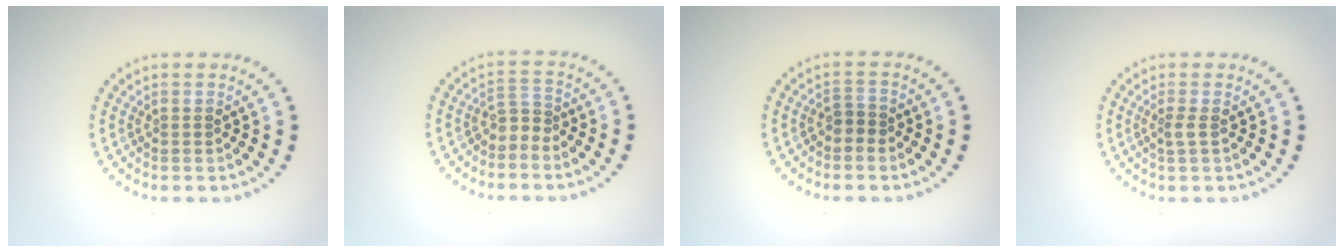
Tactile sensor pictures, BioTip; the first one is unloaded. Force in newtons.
{"total": 1.7, "press": 1.1, "slide": 1.3}
{"total": 1.3, "press": 1.0, "slide": 0.8}
{"total": 0.9, "press": 0.7, "slide": 0.6}